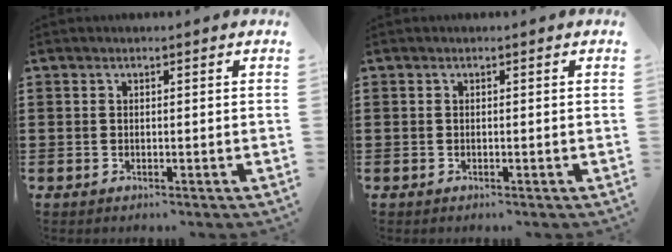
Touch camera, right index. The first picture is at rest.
{"total": 0.0}